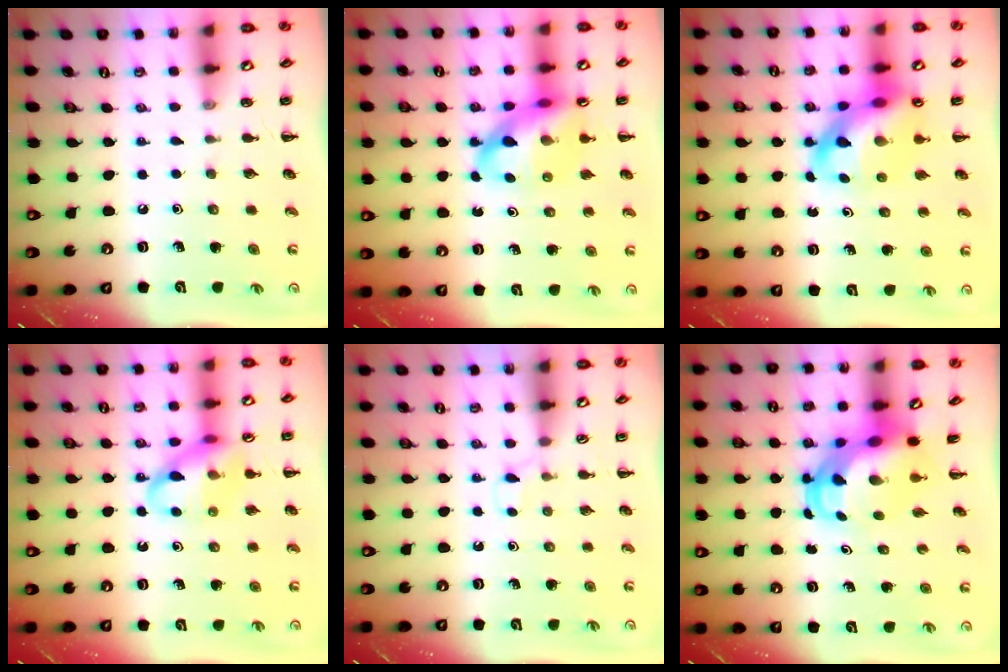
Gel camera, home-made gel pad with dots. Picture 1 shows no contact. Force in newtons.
{"total": 12.5, "press": 11.9, "slide": 3.6}
{"total": 13.8, "press": 13.3, "slide": 3.7}
{"total": 13.4, "press": 13.2, "slide": 2.3}
{"total": 2.3, "press": 2.2, "slide": 0.8}
{"total": 6.4, "press": 6.2, "slide": 1.6}